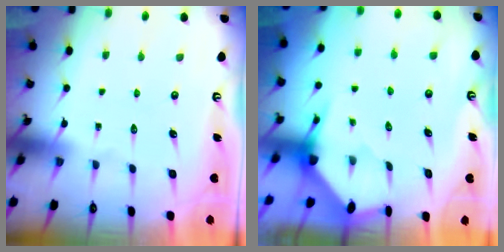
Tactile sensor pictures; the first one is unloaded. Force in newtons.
{"total": 3.2, "press": 3.2, "slide": 0.3}